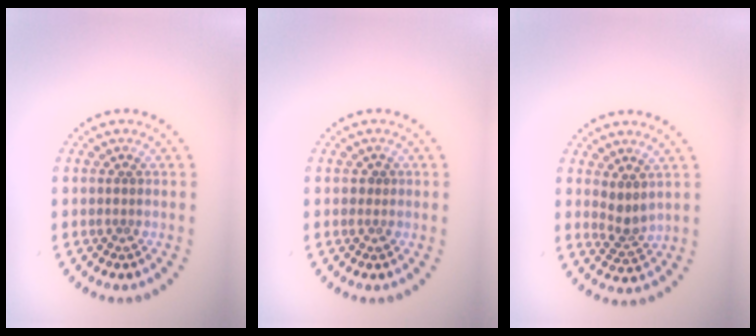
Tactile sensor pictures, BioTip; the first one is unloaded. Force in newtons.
{"total": 0.6, "press": 0.6, "slide": 0.3}
{"total": 2.1, "press": 1.6, "slide": 1.3}